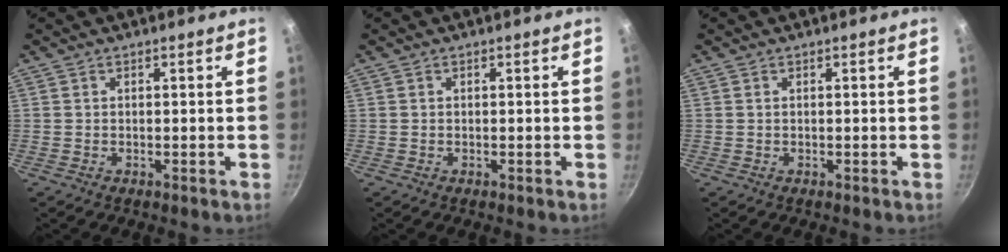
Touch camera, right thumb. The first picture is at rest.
{"total": 0.0}
{"total": 0.0}